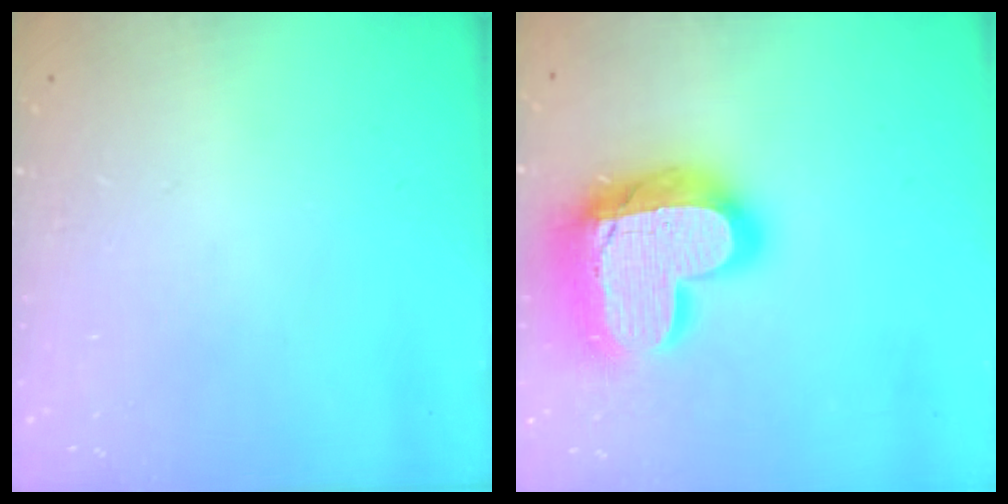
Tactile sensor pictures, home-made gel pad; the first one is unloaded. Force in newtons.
{"total": 23.6, "press": 23.5, "slide": 2.0}